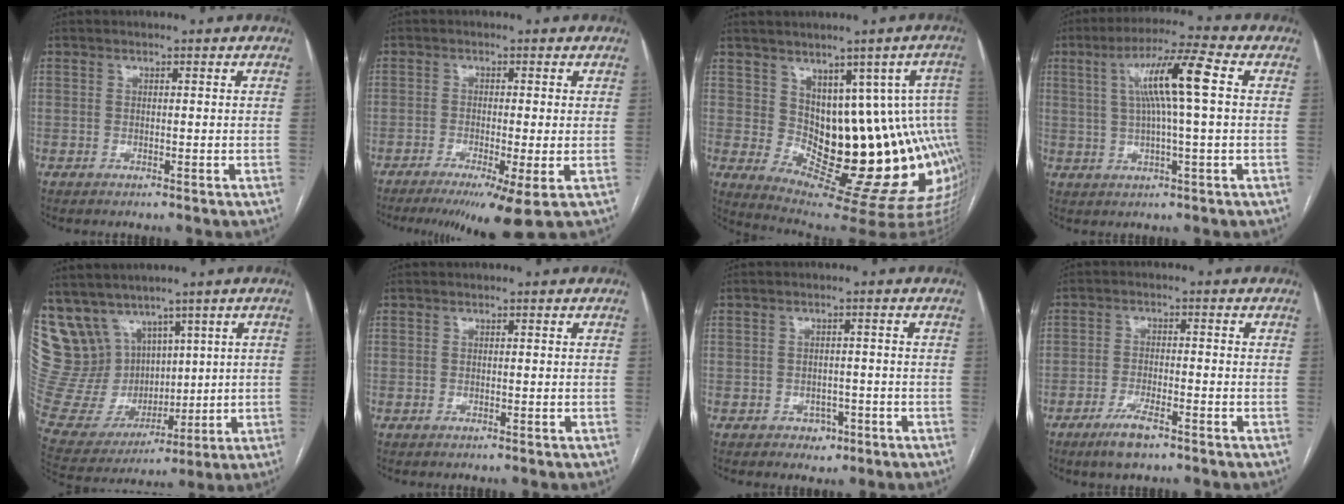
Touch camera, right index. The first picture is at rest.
{"total": 7.8, "force": [-4.5, 0.1, 6.4], "torque": [-0.096, -0.018, -0.073]}
{"total": 17.7, "force": [0.0, 7.0, 16.2], "torque": [-0.131, 0.022, 0.018]}
{"total": 10.1, "force": [2.0, -0.1, 9.9], "torque": [-0.178, 0.013, 0.033]}
{"total": 19.7, "force": [10.1, 15.2, 7.3], "torque": [-0.195, 0.070, 0.227]}
{"total": 0.0}
{"total": 2.8, "force": [-1.5, 2.2, 1.0], "torque": [-0.004, 0.007, -0.015]}
{"total": 4.9, "force": [-3.3, 1.1, 3.4], "torque": [-0.070, -0.005, -0.059]}